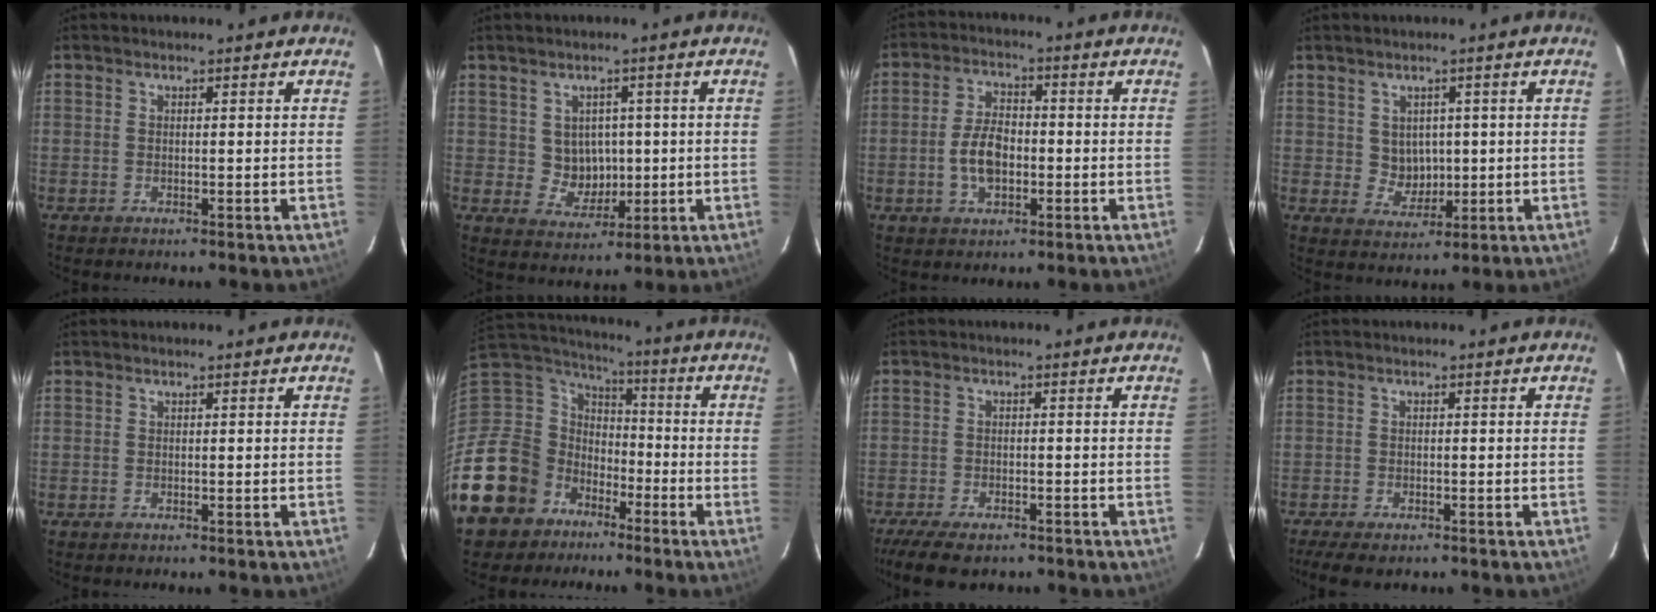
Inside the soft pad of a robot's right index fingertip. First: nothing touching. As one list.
[{"total": 5.4, "force": [0.5, 5.1, 1.6], "torque": [-0.032, 0.006, 0.022]}, {"total": 7.2, "force": [-1.6, 4.2, 5.6], "torque": [-0.112, 0.009, -0.024]}, {"total": 4.2, "force": [0.8, 3.9, 1.4], "torque": [-0.024, 0.004, 0.025]}, {"total": 0.0}, {"total": 17.5, "force": [-9.8, 13.8, 4.6], "torque": [-0.142, 0.035, -0.167]}, {"total": 8.7, "force": [-6.8, 3.0, 4.5], "torque": [-0.111, -0.027, -0.117]}, {"total": 5.8, "force": [-4.5, 1.8, 3.2], "torque": [-0.078, -0.024, -0.077]}]